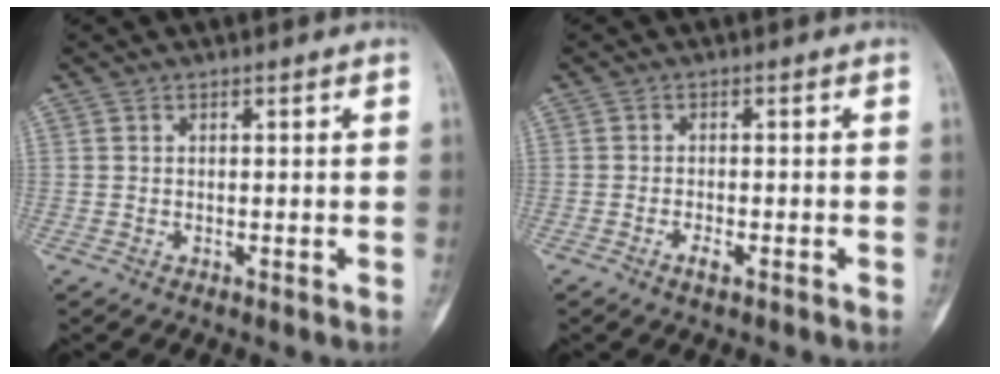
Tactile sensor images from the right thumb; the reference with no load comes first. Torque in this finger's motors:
{"motor_torque": [0.05, 0.01, 0.02, -0.07, -0.11]}